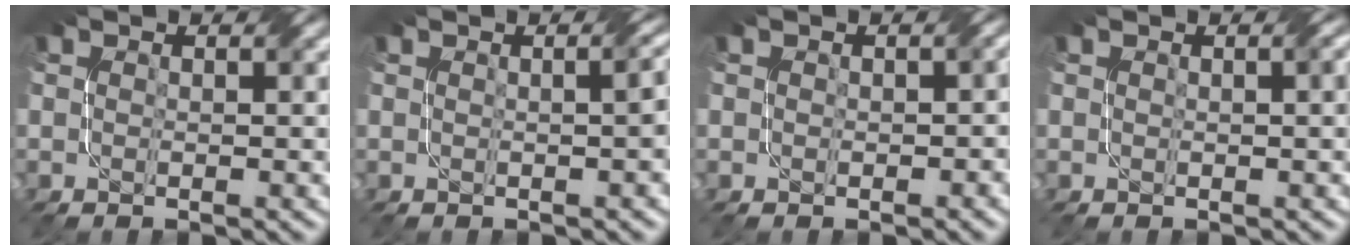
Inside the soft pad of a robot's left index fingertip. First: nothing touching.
{"total": 3.1, "force": [0.1, 1.2, 2.9], "torque": [-0.016, 0.014, 0.001]}
{"total": 1.6, "force": [0.0, 1.1, 1.2], "torque": [-0.012, -0.002, 0.000]}
{"total": 2.3, "force": [0.4, 0.8, 2.2], "torque": [-0.017, 0.006, 0.004]}